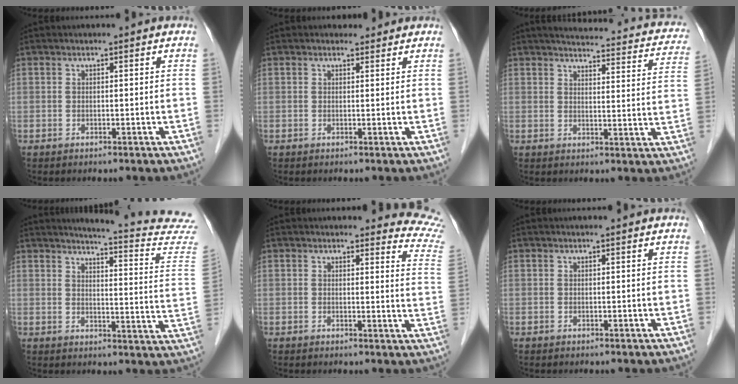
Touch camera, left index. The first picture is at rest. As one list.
[{"total": 1.2, "force": [1.0, 0.7, -0.1], "torque": [-0.003, 0.003, 0.011]}, {"total": 21.9, "force": [19.6, 4.8, 8.4], "torque": [-0.090, -0.011, 0.212]}, {"total": 17.5, "force": [16.8, 0.3, 4.9], "torque": [-0.048, -0.105, 0.168]}, {"total": 9.3, "force": [9.3, 0.9, 0.7], "torque": [0.025, -0.074, 0.059]}, {"total": 0.5, "force": [0.5, 0.0, 0.3], "torque": [-0.008, 0.005, 0.006]}]